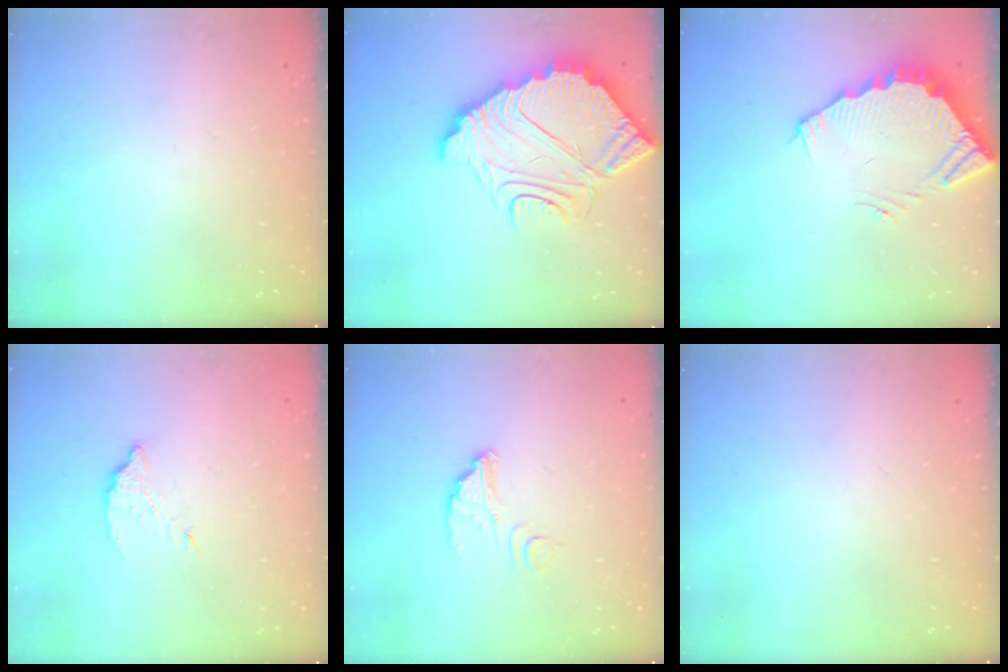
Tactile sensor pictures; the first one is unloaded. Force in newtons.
{"total": 14.0, "press": 13.9, "slide": 1.1}
{"total": 3.6, "press": 3.6, "slide": 0.3}
{"total": 2.9, "press": 2.9, "slide": 0.0}
{"total": 5.9, "press": 5.9, "slide": 0.5}
{"total": 0.0}